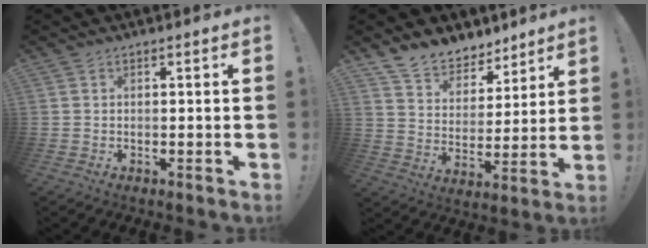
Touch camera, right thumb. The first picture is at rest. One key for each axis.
{"total": 11.4, "fx": 9.4, "fy": 5.9, "fz": 2.5, "tx": -0.057, "ty": -0.069, "tz": 0.182}